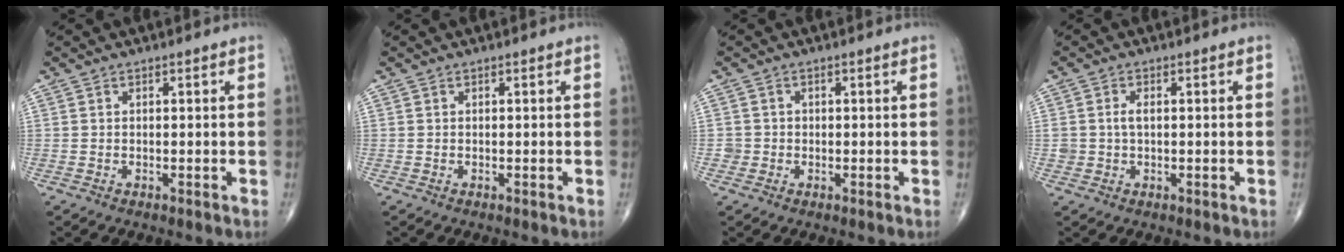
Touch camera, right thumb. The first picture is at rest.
{"total": 0.0}
{"total": 1.7, "force": [-0.3, 1.6, -0.1], "torque": [0.015, 0.008, -0.010]}
{"total": 2.2, "force": [0.2, 1.4, 1.6], "torque": [-0.028, 0.001, 0.005]}